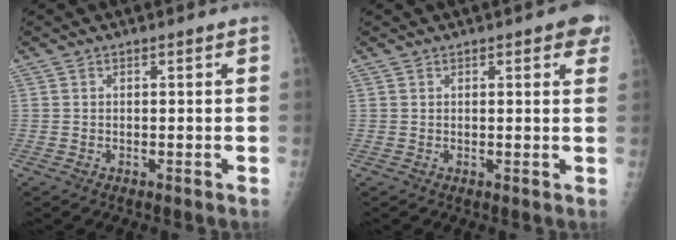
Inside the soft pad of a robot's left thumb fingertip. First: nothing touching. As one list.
[{"total": 4.2, "force": [2.1, 1.2, 3.4], "torque": [-0.028, -0.003, 0.019]}]